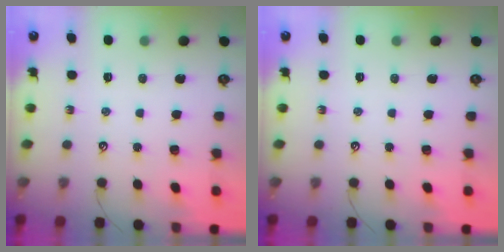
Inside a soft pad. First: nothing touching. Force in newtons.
{"total": 0.0}